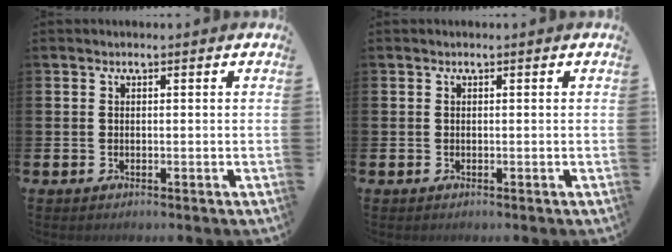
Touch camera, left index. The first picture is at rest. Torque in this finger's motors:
{"motor_torque": [0.03, 0.01, 0.01, 0.00]}